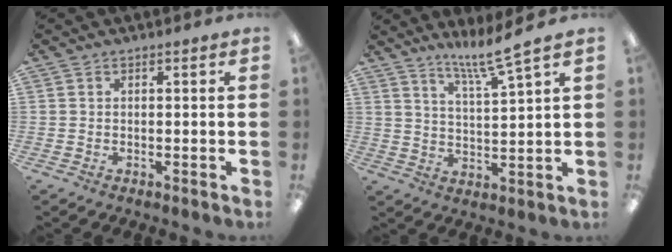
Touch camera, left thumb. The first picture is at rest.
{"total": 8.5, "force": [7.1, 0.0, 4.6], "torque": [-0.085, -0.042, 0.121]}